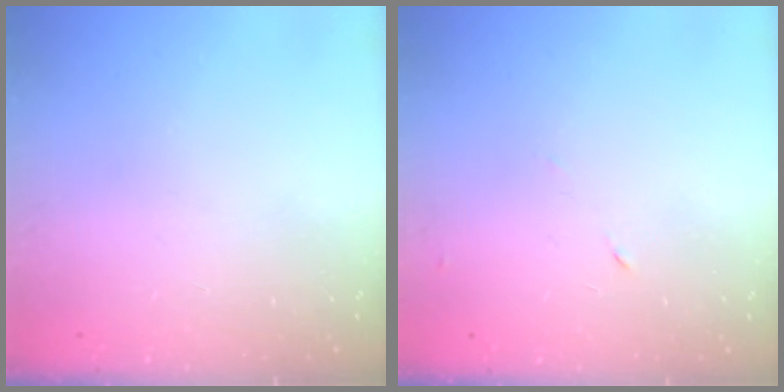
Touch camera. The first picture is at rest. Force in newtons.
{"total": 5.2, "press": 5.1, "slide": 0.6}